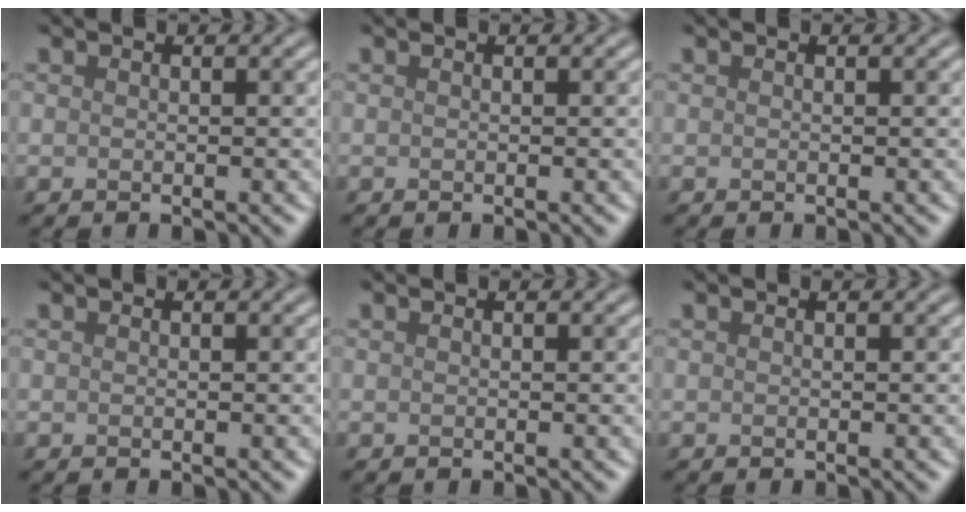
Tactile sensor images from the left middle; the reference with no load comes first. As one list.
[{"total": 0.0}, {"total": 0.0}, {"total": 0.0}, {"total": 0.0}, {"total": 0.0}]